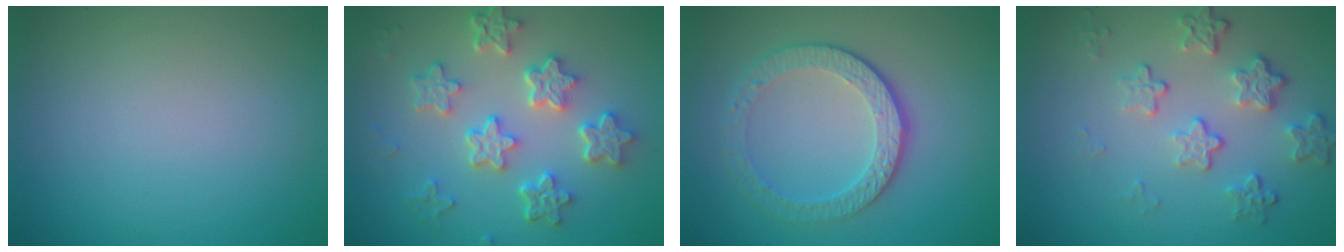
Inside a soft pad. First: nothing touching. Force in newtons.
{"total": 5.8, "press": 4.6, "slide": 3.6}
{"total": 4.7, "press": 3.3, "slide": 3.3}
{"total": 4.3, "press": 3.1, "slide": 2.9}